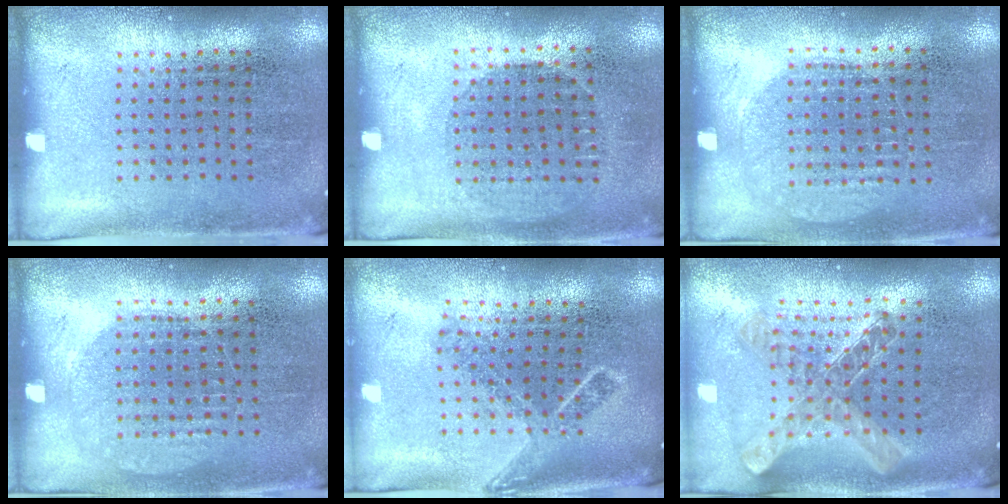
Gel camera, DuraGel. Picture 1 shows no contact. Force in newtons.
{"total": 0.9, "press": 0.8, "slide": 0.4}
{"total": 0.9, "press": 0.9, "slide": 0.2}
{"total": 0.7, "press": 0.6, "slide": 0.2}
{"total": 1.8, "press": 1.3, "slide": 1.2}
{"total": 1.2, "press": 1.1, "slide": 0.5}